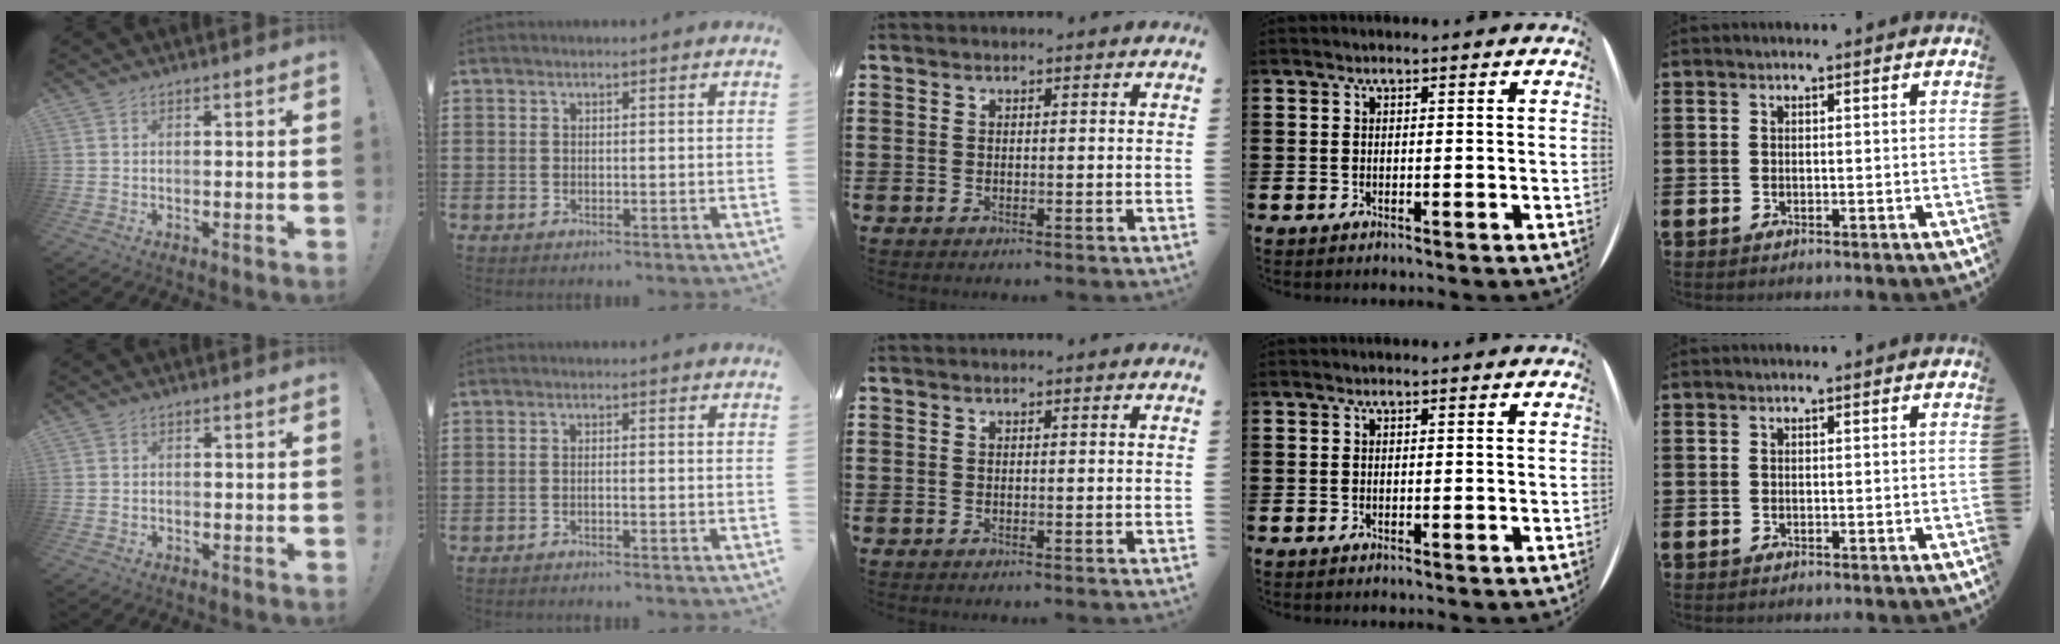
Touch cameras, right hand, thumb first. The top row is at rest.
{"thumb": {"total": 1.0, "force": [-0.7, 0.7, 0.3], "torque": [-0.011, 0.005, -0.012]}, "index": {"total": 1.2, "force": [-1.1, -0.2, 0.5], "torque": [-0.010, -0.004, -0.021]}}